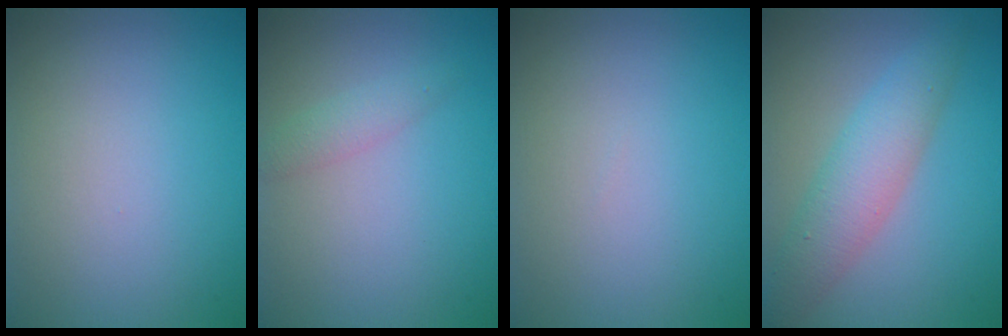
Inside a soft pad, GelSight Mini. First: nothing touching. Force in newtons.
{"total": 1.4, "press": 1.4, "slide": 0.1}
{"total": 0.0}
{"total": 4.4, "press": 4.4, "slide": 0.2}